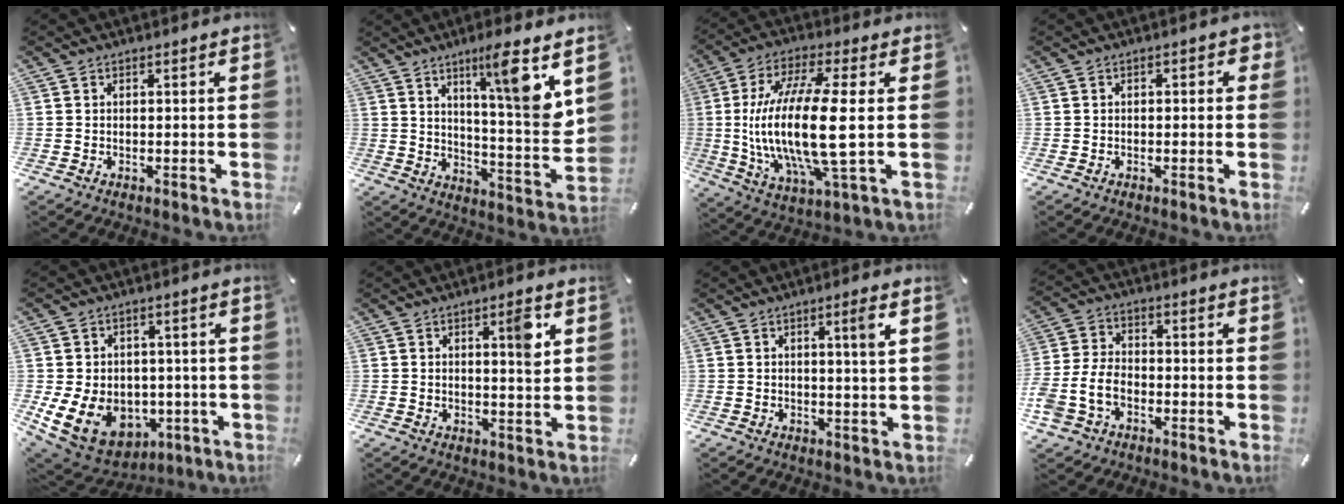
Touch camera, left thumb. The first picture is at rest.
{"total": 12.9, "force": [7.6, 0.4, 10.4], "torque": [-0.152, -0.057, 0.110]}
{"total": 19.7, "force": [0.6, 4.9, 19.1], "torque": [-0.415, -0.024, -0.002]}
{"total": 1.7, "force": [-0.4, 1.2, 1.2], "torque": [-0.013, 0.004, -0.011]}
{"total": 12.0, "force": [-2.6, 10.1, 6.0], "torque": [-0.119, 0.002, -0.036]}
{"total": 5.9, "force": [2.4, 1.1, 5.3], "torque": [-0.069, -0.016, 0.030]}
{"total": 4.0, "force": [1.6, -0.2, 3.7], "torque": [-0.067, -0.008, 0.023]}
{"total": 8.4, "force": [-3.1, 6.4, 4.6], "torque": [-0.110, 0.014, -0.055]}